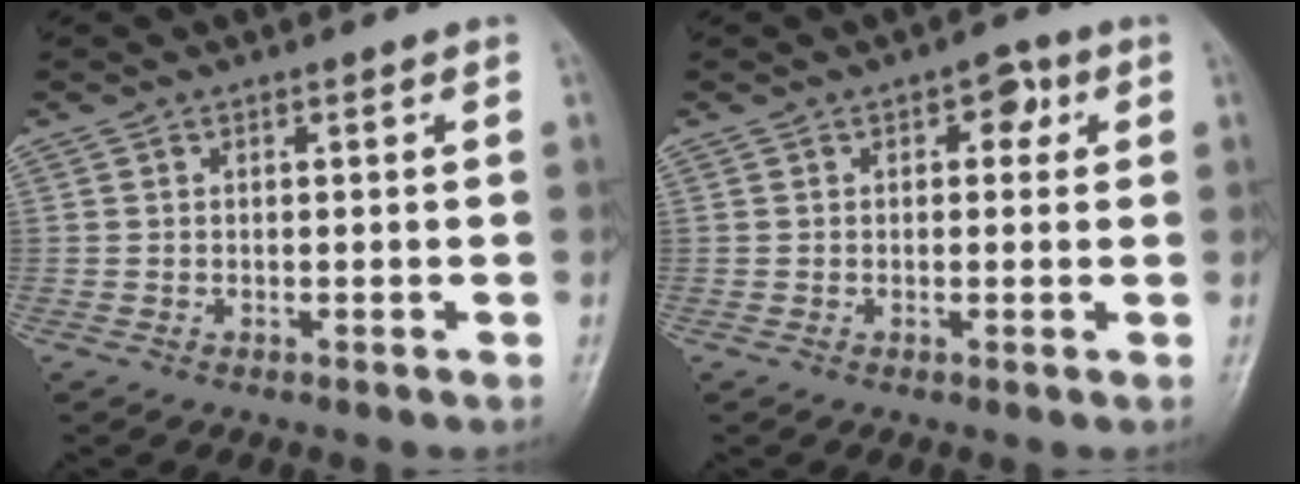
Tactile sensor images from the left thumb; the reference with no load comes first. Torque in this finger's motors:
{"motor_torque": [-0.17, 0.21, -0.23, -0.08, 0.00]}